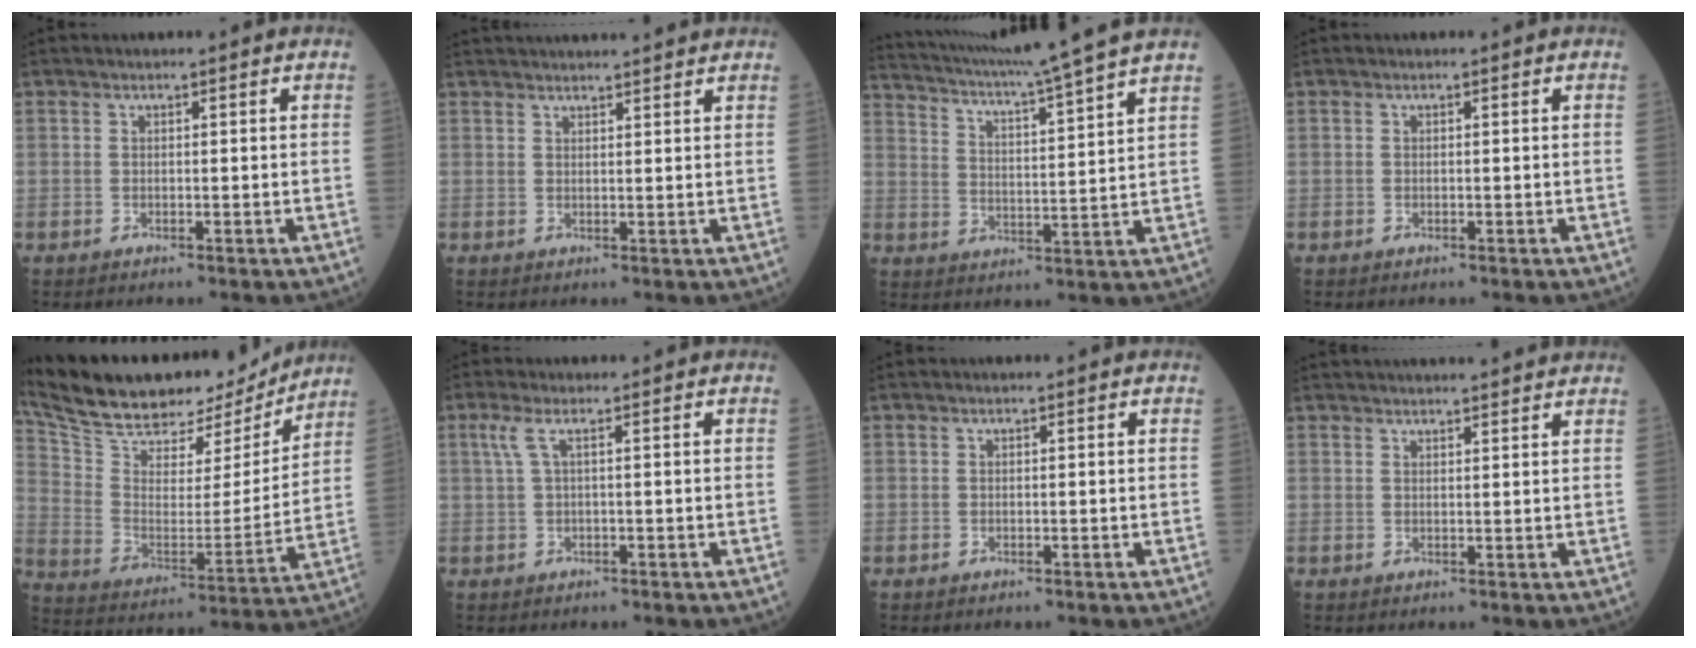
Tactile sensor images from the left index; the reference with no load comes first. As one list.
[{"total": 10.6, "force": [10.1, 0.6, 3.4], "torque": [-0.045, 0.030, 0.127]}, {"total": 17.2, "force": [15.2, -2.2, 7.9], "torque": [-0.144, -0.018, 0.215]}, {"total": 0.0}, {"total": 25.5, "force": [22.7, 7.5, 8.9], "torque": [-0.184, 0.002, 0.347]}, {"total": 2.0, "force": [0.7, -0.1, 1.8], "torque": [-0.053, 0.014, 0.019]}, {"total": 0.0}, {"total": 11.6, "force": [11.0, 0.8, 3.7], "torque": [-0.048, 0.032, 0.136]}]